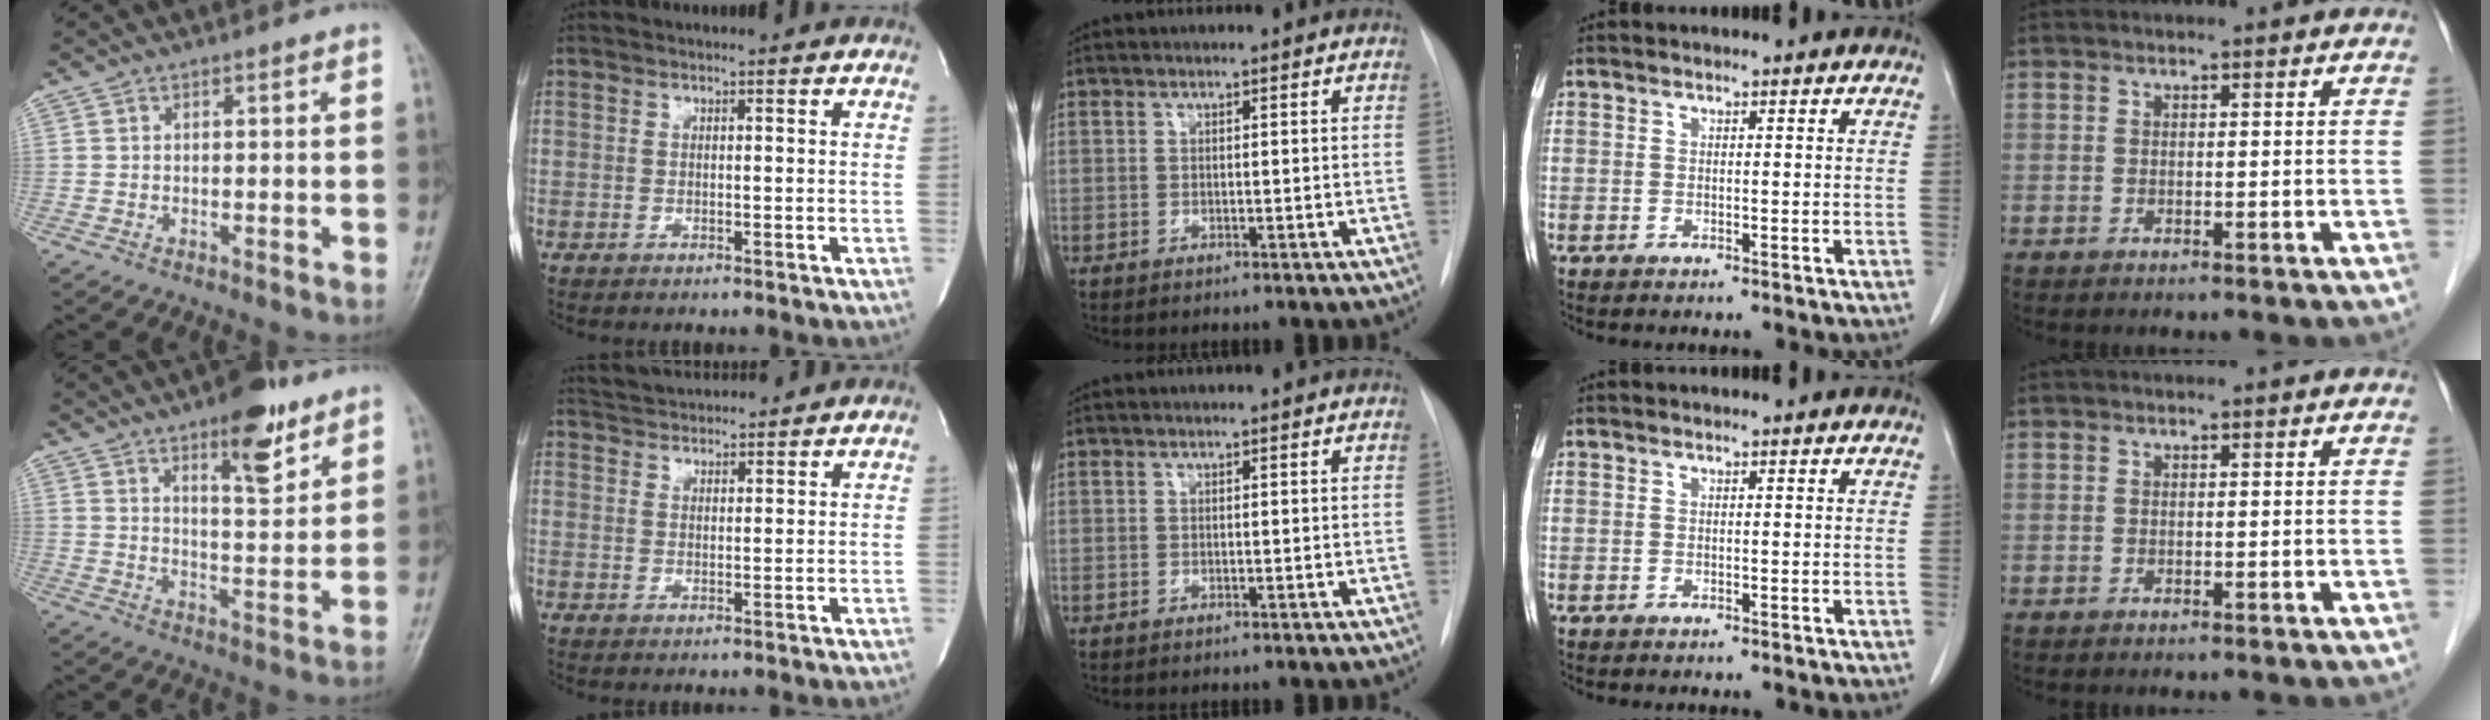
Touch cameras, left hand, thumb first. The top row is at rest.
{"thumb": {"total": 11.0, "force": [6.8, 3.7, 7.7], "torque": [-0.093, -0.042, 0.104]}, "index": {"total": 5.5, "force": [5.5, 0.5, 0.8], "torque": [-0.021, 0.024, 0.088]}}